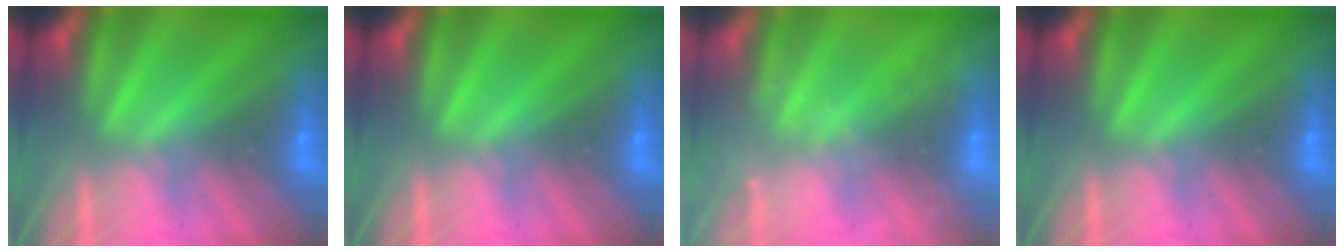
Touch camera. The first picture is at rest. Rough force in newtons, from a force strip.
{"total": 0.0}
{"total": 2.3}
{"total": 0.0}